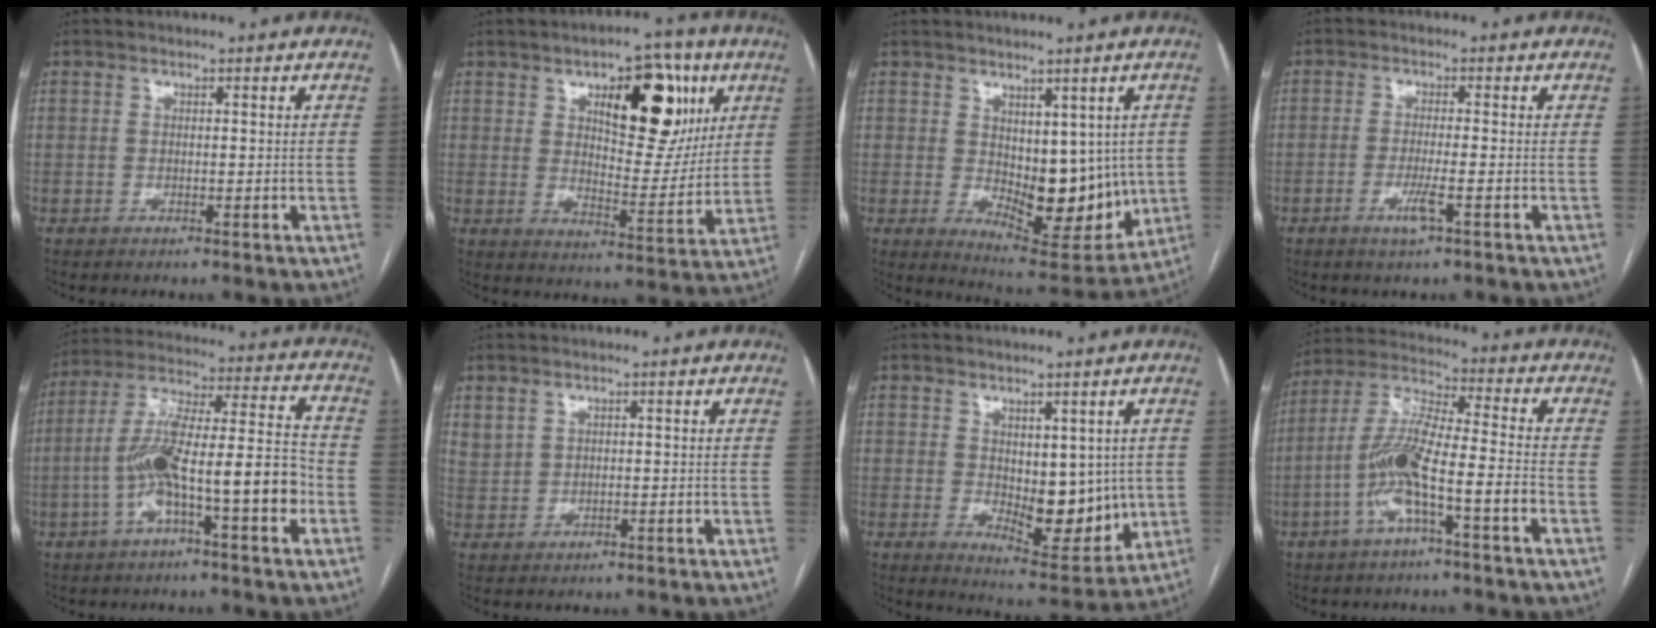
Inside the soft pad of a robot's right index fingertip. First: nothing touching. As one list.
[{"total": 15.5, "force": [6.7, 6.5, 12.4], "torque": [-0.161, 0.013, 0.104]}, {"total": 12.2, "force": [0.4, 6.5, 10.3], "torque": [-0.127, -0.012, 0.032]}, {"total": 3.4, "force": [-1.5, 0.0, 3.0], "torque": [-0.062, -0.007, -0.029]}, {"total": 15.9, "force": [-4.4, 2.3, 15.1], "torque": [-0.268, 0.028, -0.070]}, {"total": 2.6, "force": [1.9, 1.6, 0.7], "torque": [-0.015, 0.003, 0.045]}, {"total": 9.7, "force": [0.5, 5.0, 8.2], "torque": [-0.104, -0.013, 0.029]}, {"total": 11.4, "force": [-4.2, 0.9, 10.5], "torque": [-0.217, 0.018, -0.082]}]